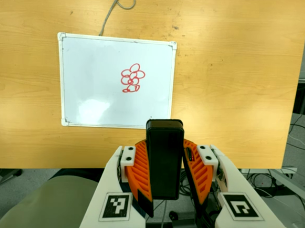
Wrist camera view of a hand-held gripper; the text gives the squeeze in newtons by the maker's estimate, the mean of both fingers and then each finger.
{"total": 8.9, "left": 6.9, "right": 10.9}